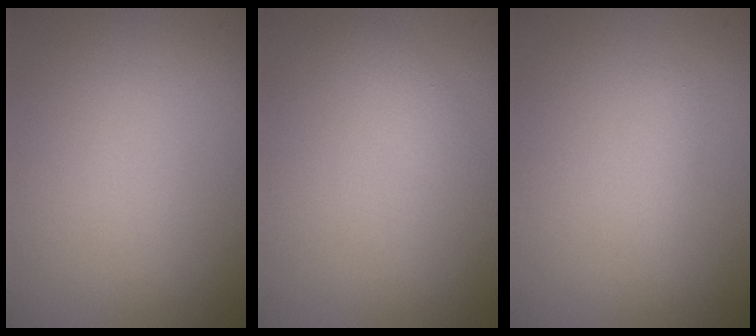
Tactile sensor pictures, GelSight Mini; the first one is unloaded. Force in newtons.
{"total": 0.9, "press": 0.9, "slide": 0.0}
{"total": 0.8, "press": 0.8, "slide": 0.0}